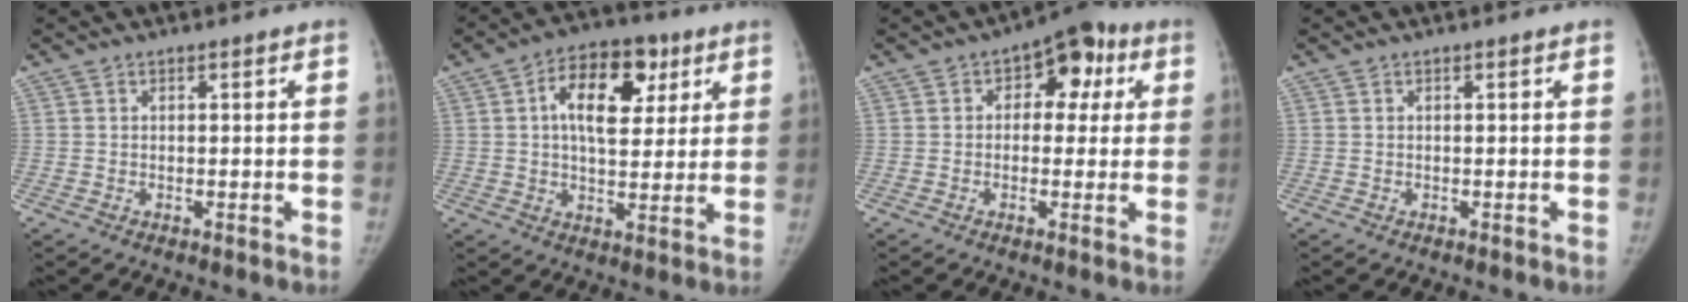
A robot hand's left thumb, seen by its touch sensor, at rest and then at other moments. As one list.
[{"total": 13.3, "force": [4.4, 7.9, 9.8], "torque": [-0.118, 0.002, 0.063]}, {"total": 9.0, "force": [2.5, 5.9, 6.3], "torque": [-0.025, 0.016, 0.022]}, {"total": 0.0}]